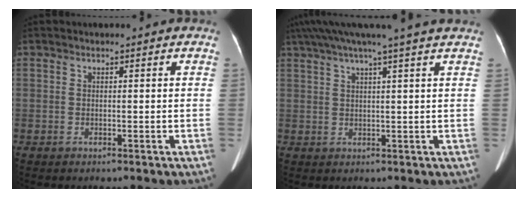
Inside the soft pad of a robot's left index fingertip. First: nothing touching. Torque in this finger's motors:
{"motor_torque": [0.25, -1.54, 0.25, 0.14]}